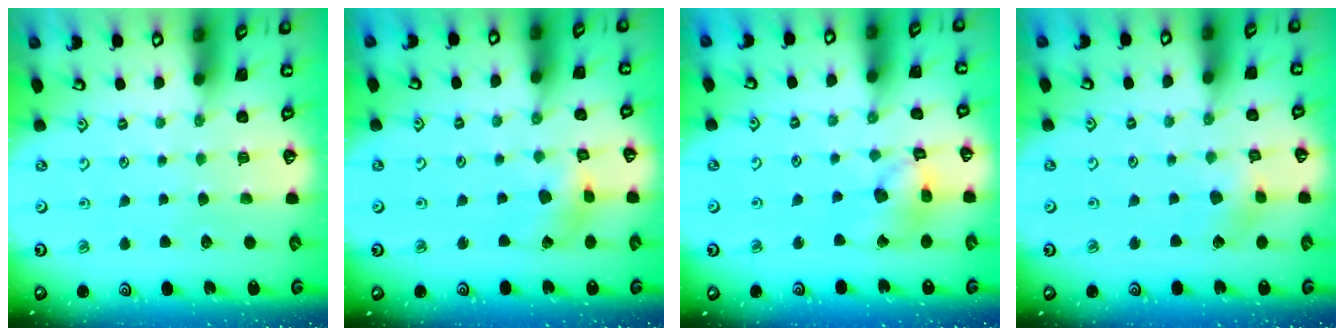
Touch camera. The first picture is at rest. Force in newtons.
{"total": 4.6, "press": 4.6, "slide": 0.5}
{"total": 12.3, "press": 12.2, "slide": 1.6}
{"total": 5.1, "press": 5.0, "slide": 0.2}